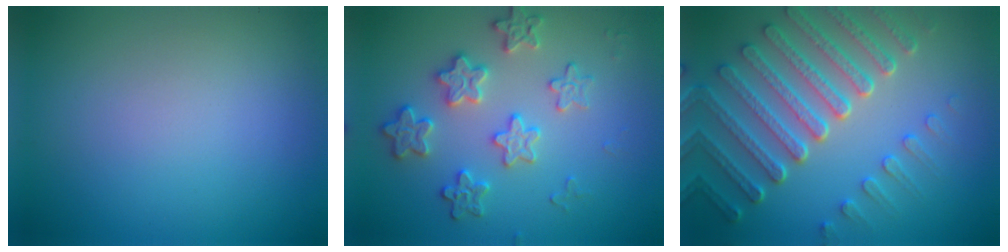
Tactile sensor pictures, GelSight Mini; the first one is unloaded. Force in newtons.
{"total": 3.6, "press": 3.5, "slide": 0.5}
{"total": 7.2, "press": 5.4, "slide": 4.8}